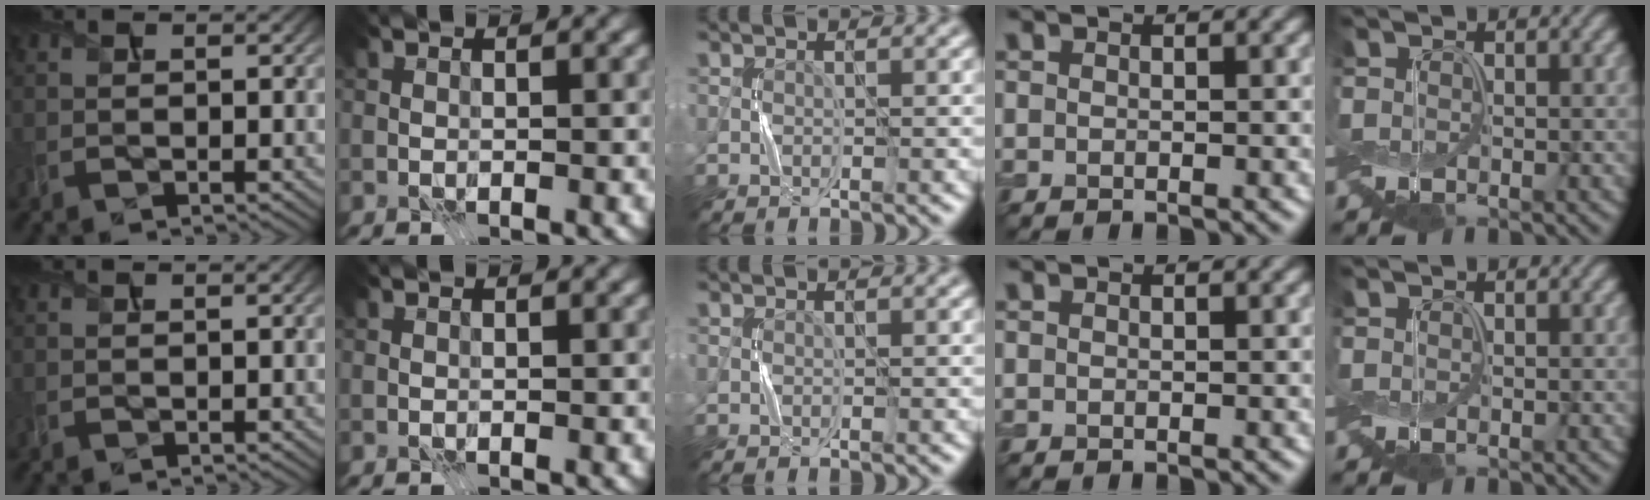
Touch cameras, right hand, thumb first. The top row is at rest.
{}